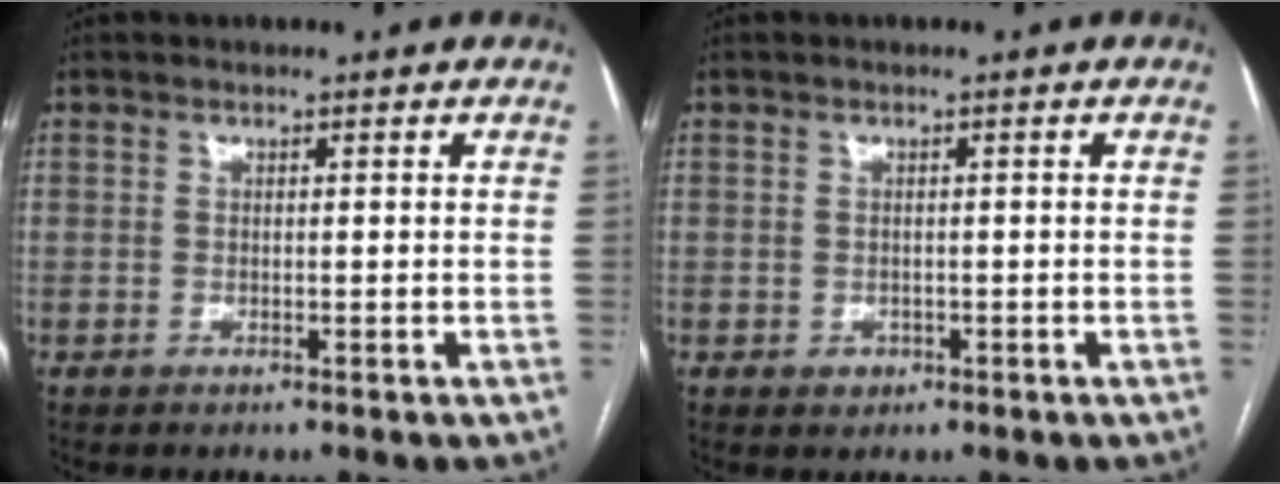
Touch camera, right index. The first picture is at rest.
{"total": 1.6, "force": [-0.5, 1.5, 0.3], "torque": [-0.001, 0.004, -0.003]}